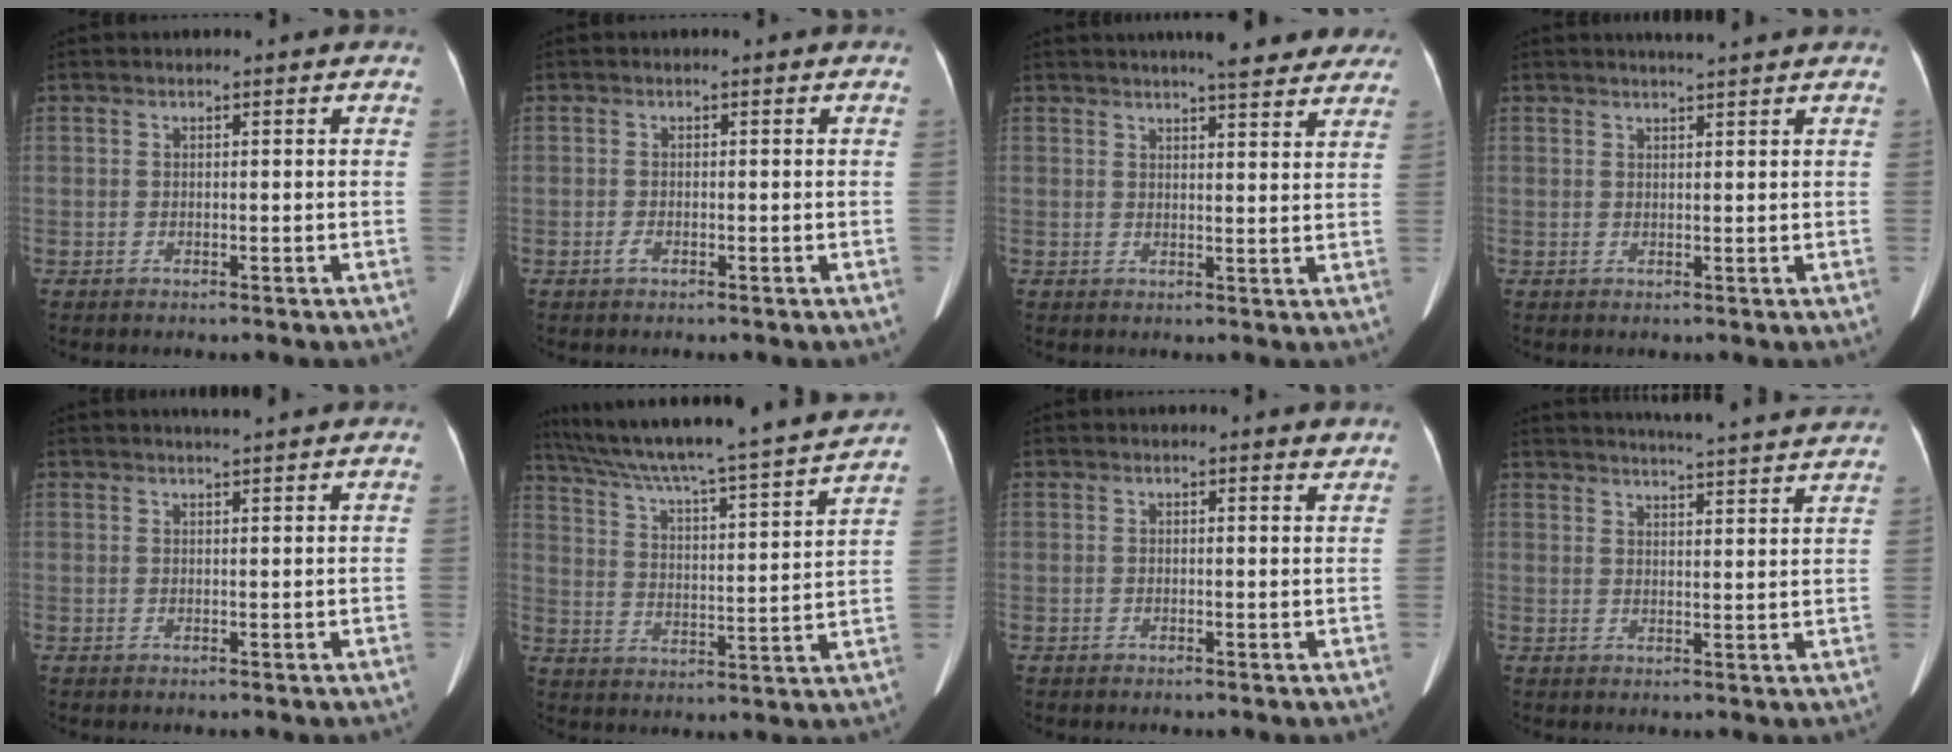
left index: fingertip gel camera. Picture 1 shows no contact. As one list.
[{"total": 0.6, "force": [-0.4, 0.2, 0.4], "torque": [-0.010, -0.001, -0.005]}, {"total": 11.4, "force": [9.8, 2.2, 5.2], "torque": [-0.051, 0.010, 0.105]}, {"total": 3.4, "force": [3.1, -0.2, 1.3], "torque": [-0.019, 0.013, 0.044]}, {"total": 2.0, "force": [1.9, -0.4, 0.7], "torque": [-0.008, 0.008, 0.032]}, {"total": 23.1, "force": [20.6, -0.7, 10.4], "torque": [-0.180, -0.017, 0.300]}, {"total": 1.0, "force": [1.0, 0.2, 0.3], "torque": [-0.007, -0.008, 0.006]}, {"total": 17.3, "force": [16.4, 0.4, 5.7], "torque": [-0.087, -0.004, 0.205]}]